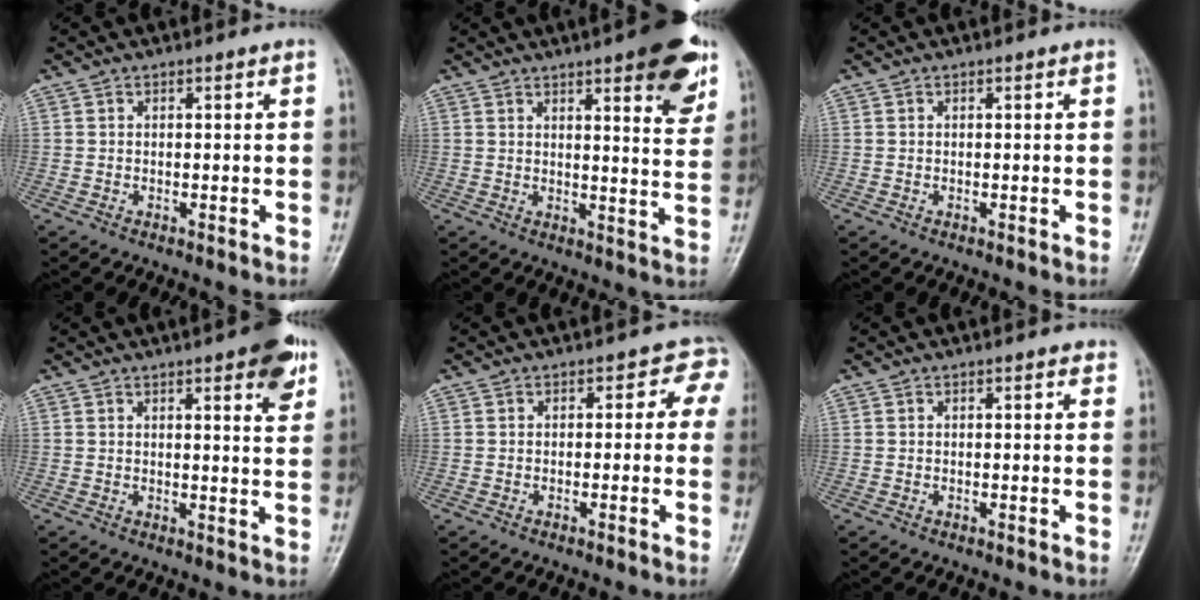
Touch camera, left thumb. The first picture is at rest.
{"total": 12.9, "force": [7.3, 3.3, 10.1], "torque": [-0.100, -0.032, 0.091]}
{"total": 0.0}
{"total": 7.3, "force": [4.0, 1.8, 5.8], "torque": [-0.063, -0.015, 0.047]}
{"total": 3.2, "force": [0.1, 2.6, 1.9], "torque": [0.023, 0.012, -0.015]}
{"total": 0.6, "force": [0.5, 0.3, 0.3], "torque": [-0.003, -0.001, 0.002]}